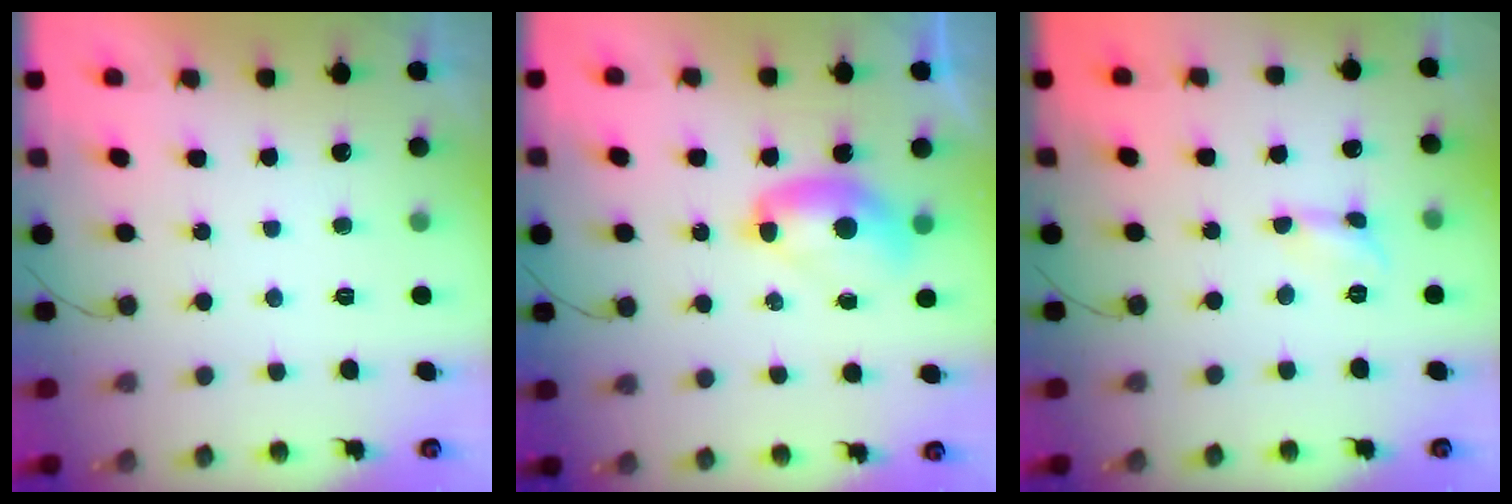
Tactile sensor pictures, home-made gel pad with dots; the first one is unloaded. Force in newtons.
{"total": 9.0, "press": 9.0, "slide": 0.8}
{"total": 2.5, "press": 2.5, "slide": 0.3}